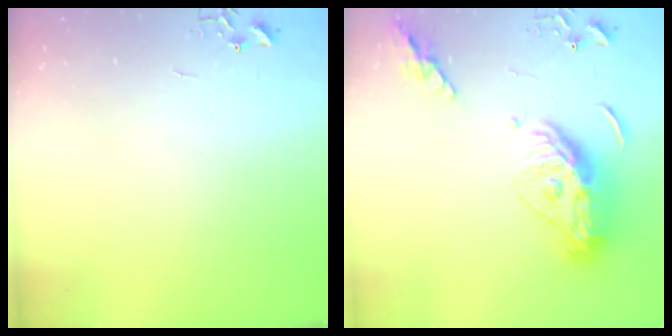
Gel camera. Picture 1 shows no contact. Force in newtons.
{"total": 14.7, "press": 14.6, "slide": 1.6}